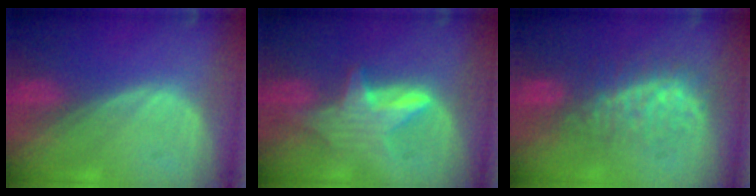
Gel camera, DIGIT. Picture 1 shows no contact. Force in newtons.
{"total": 5.9, "press": 5.8, "slide": 0.8}
{"total": 8.1, "press": 8.0, "slide": 0.7}